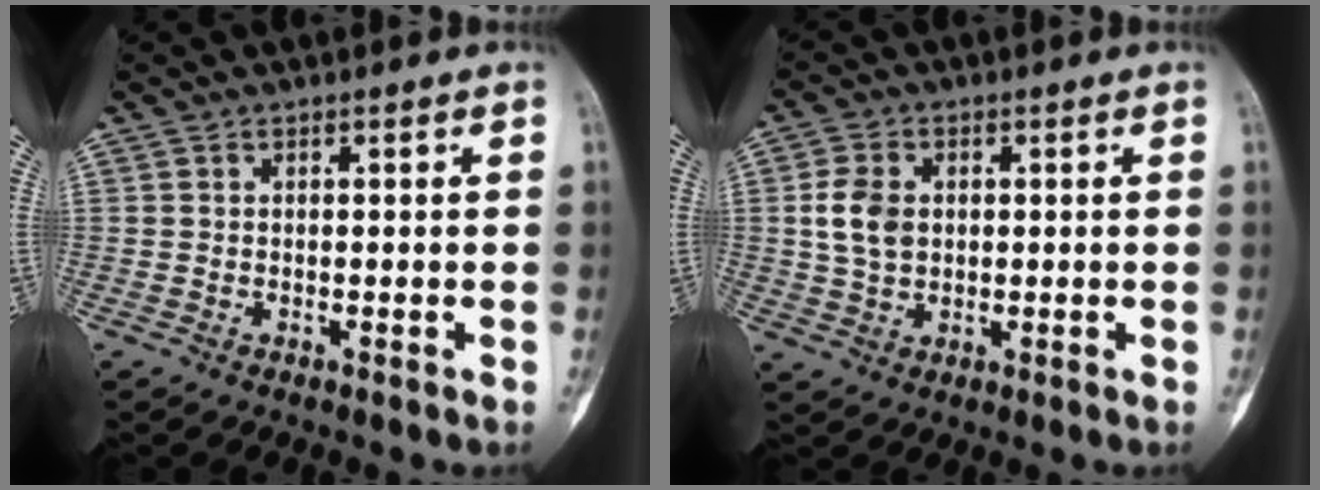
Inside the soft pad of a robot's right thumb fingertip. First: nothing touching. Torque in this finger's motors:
{"motor_torque": [0.35, 0.16, 0.45, -0.59, 0.03]}